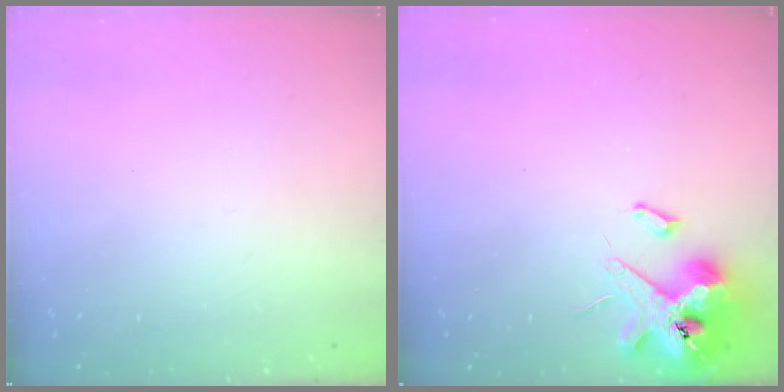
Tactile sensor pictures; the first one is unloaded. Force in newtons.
{"total": 12.1, "press": 12.0, "slide": 1.9}